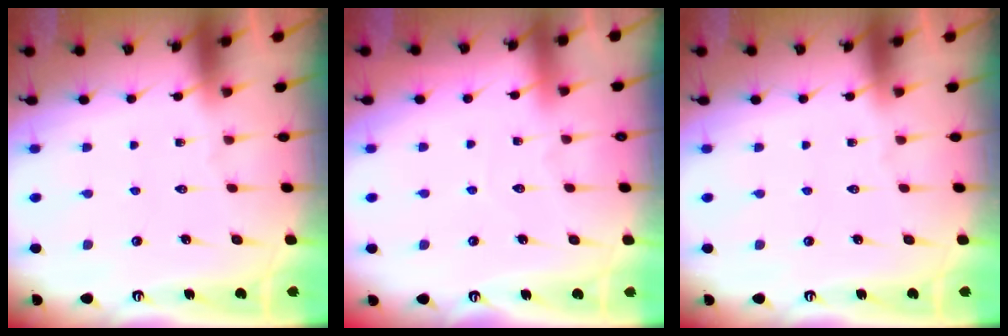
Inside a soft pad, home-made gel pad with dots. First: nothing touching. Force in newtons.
{"total": 3.0, "press": 3.0, "slide": 0.3}
{"total": 0.0}